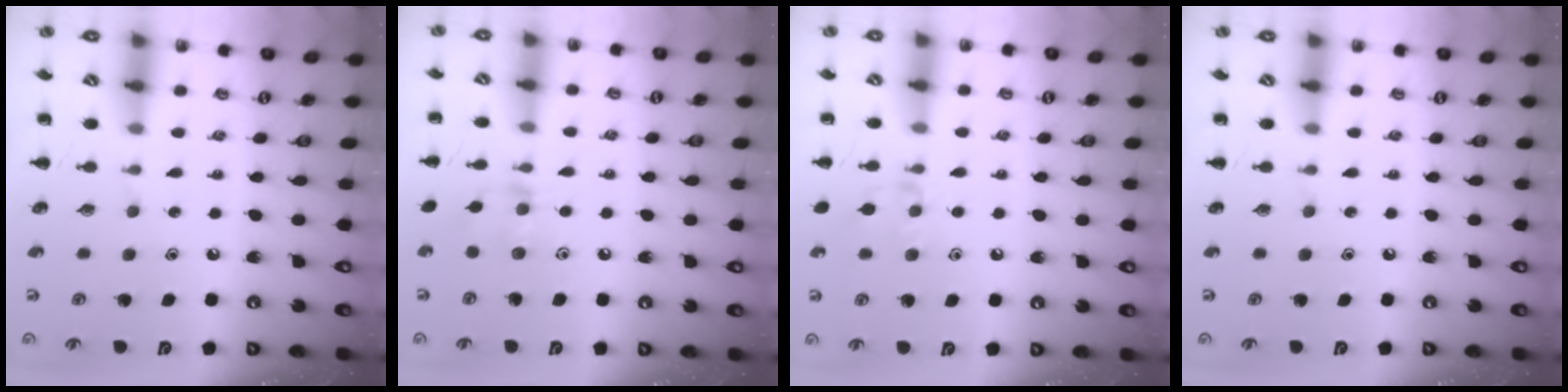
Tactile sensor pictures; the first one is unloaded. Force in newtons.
{"total": 6.6, "press": 6.4, "slide": 1.6}
{"total": 7.1, "press": 7.0, "slide": 1.1}
{"total": 0.0}